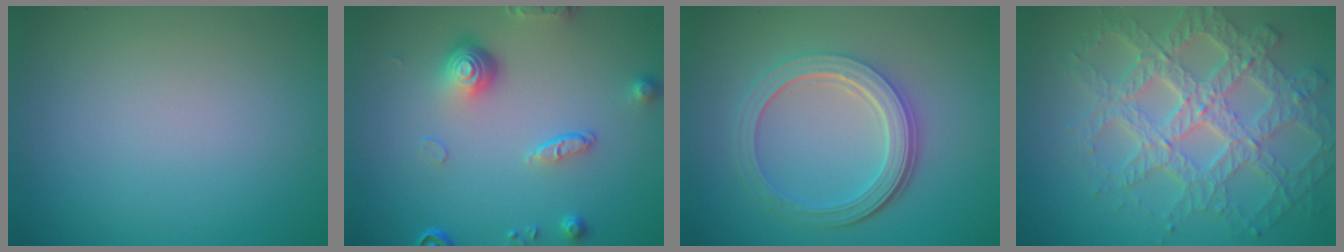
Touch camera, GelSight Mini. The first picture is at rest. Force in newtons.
{"total": 4.6, "press": 3.2, "slide": 3.3}
{"total": 5.2, "press": 3.8, "slide": 3.5}
{"total": 8.0, "press": 5.9, "slide": 5.4}